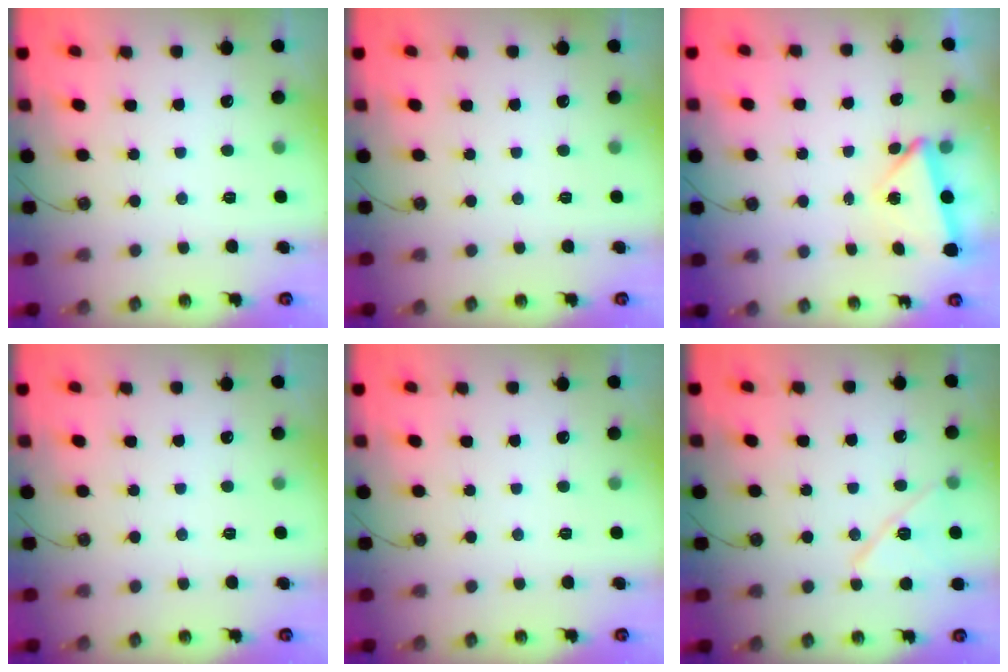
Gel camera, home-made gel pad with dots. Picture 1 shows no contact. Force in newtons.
{"total": 0.0}
{"total": 4.3, "press": 4.1, "slide": 1.0}
{"total": 0.0}
{"total": 0.0}
{"total": 12.0, "press": 11.9, "slide": 0.7}